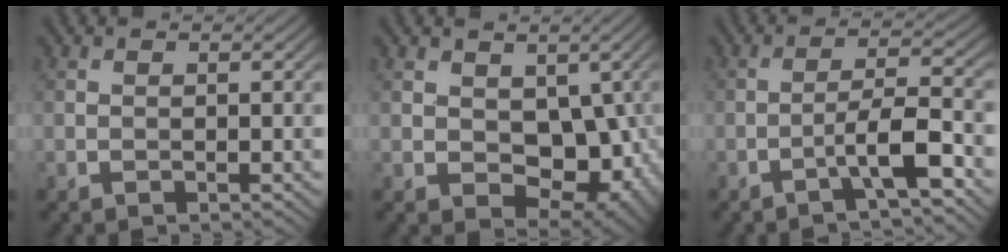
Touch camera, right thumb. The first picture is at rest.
{"total": 8.7, "force": [0.5, 6.1, 6.2], "torque": [-0.104, -0.026, 0.020]}
{"total": 5.5, "force": [-2.9, 0.7, 4.7], "torque": [-0.079, 0.018, -0.062]}